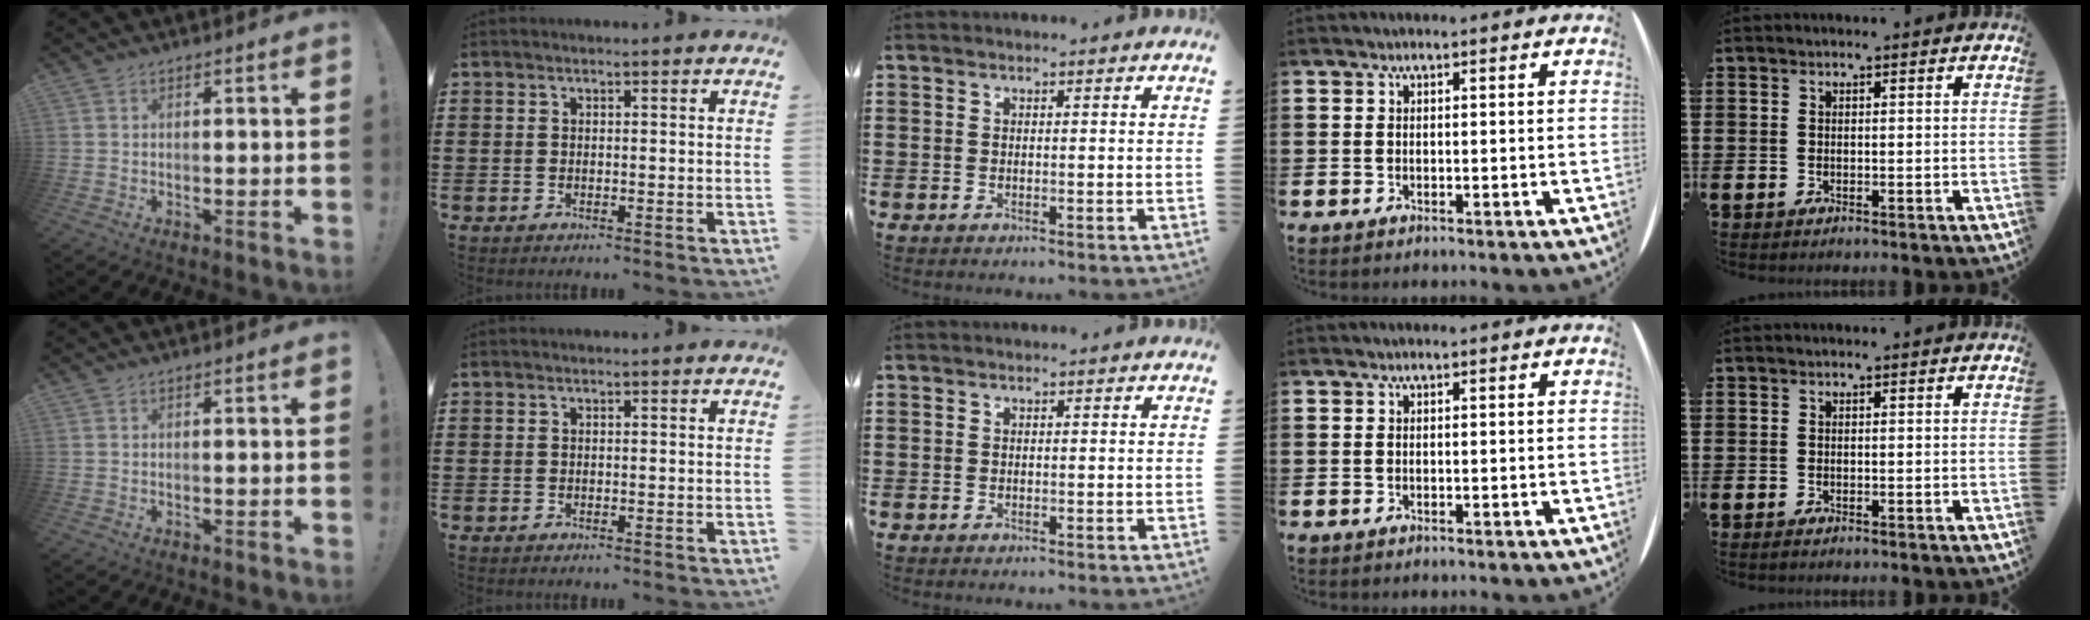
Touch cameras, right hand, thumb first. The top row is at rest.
{}